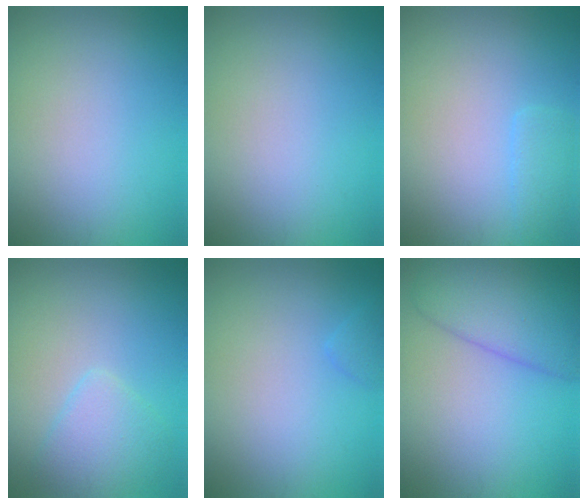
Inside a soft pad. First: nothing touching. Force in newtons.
{"total": 0.0}
{"total": 1.6, "press": 1.5, "slide": 0.2}
{"total": 2.8, "press": 2.8, "slide": 0.2}
{"total": 0.9, "press": 0.9, "slide": 0.1}
{"total": 5.6, "press": 5.6, "slide": 0.3}